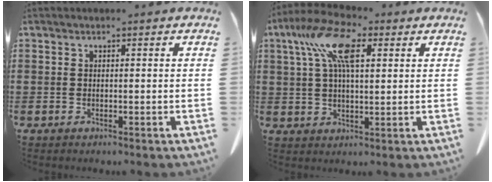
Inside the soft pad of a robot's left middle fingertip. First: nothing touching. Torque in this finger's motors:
{"motor_torque": [-1.05, -1.07, 1.05, 0.21]}